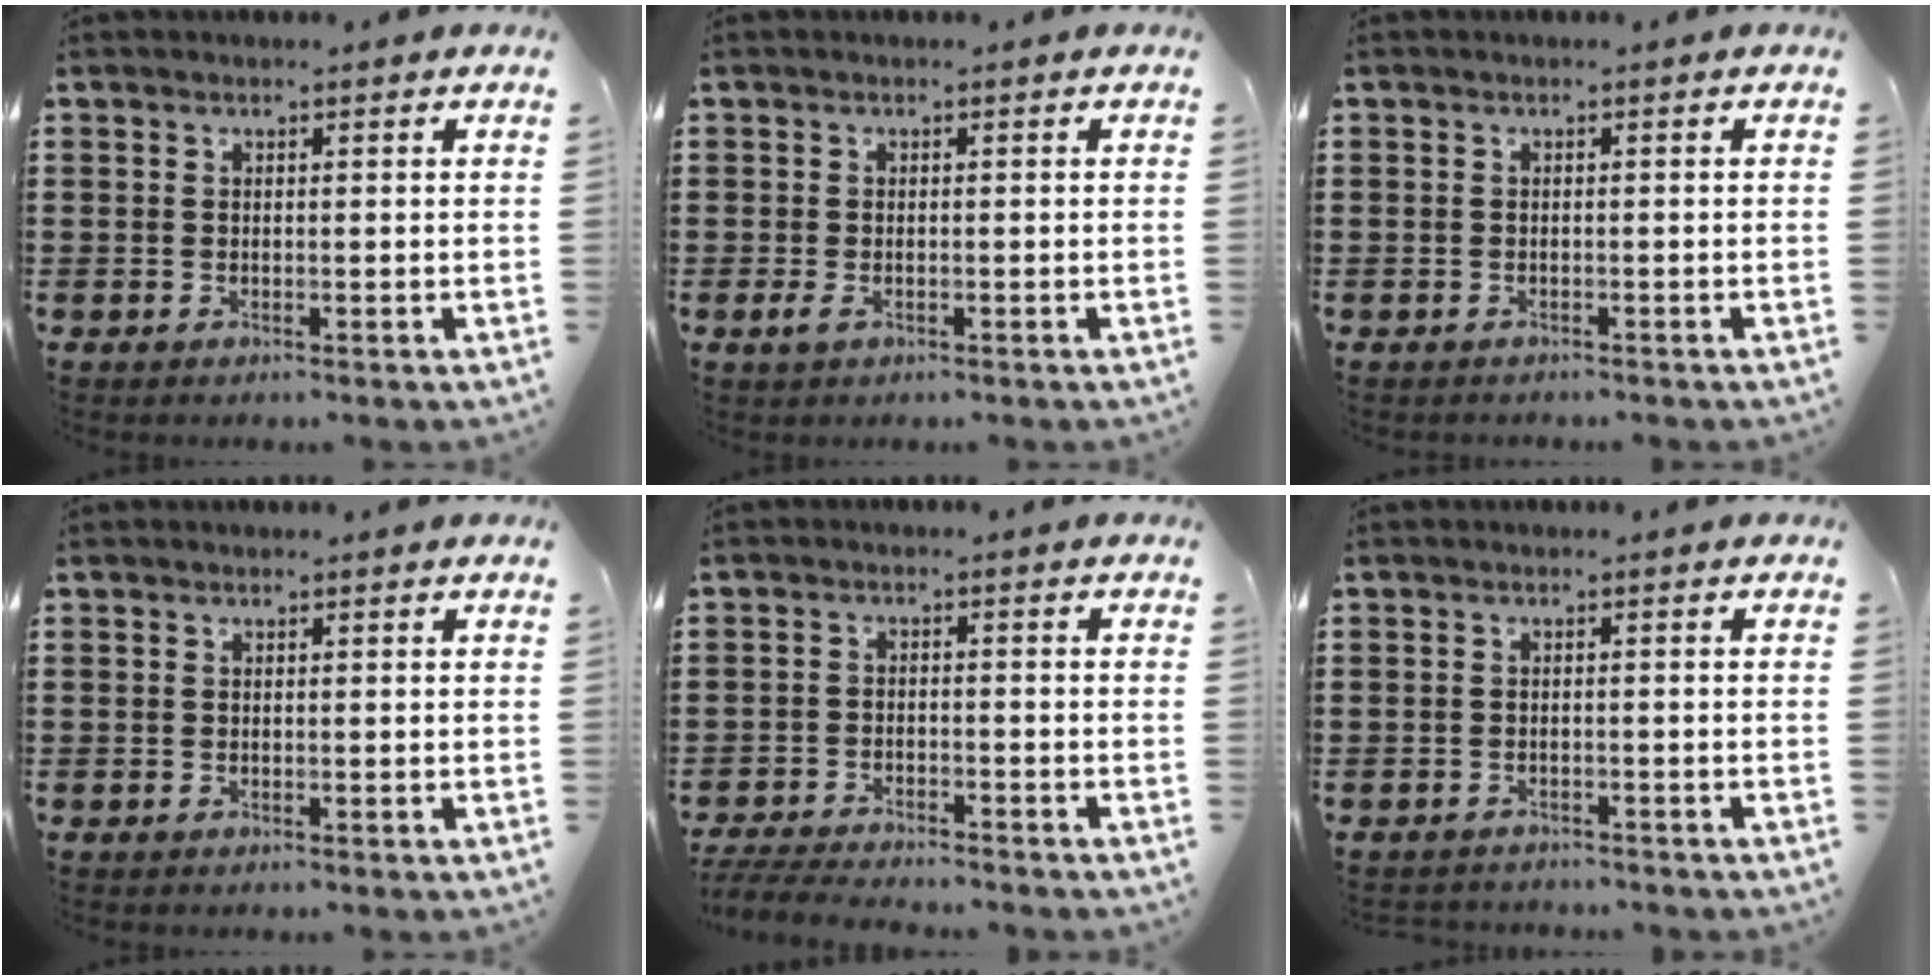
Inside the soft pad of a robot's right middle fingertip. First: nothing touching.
{"total": 1.5, "force": [-0.5, 0.9, 1.1], "torque": [-0.028, -0.003, -0.012]}
{"total": 0.8, "force": [-0.6, 0.4, -0.2], "torque": [0.004, 0.005, -0.016]}
{"total": 0.0}
{"total": 4.1, "force": [-4.1, 0.5, 0.6], "torque": [-0.024, -0.002, -0.088]}
{"total": 1.3, "force": [-1.3, 0.3, -0.1], "torque": [-0.002, 0.002, -0.029]}